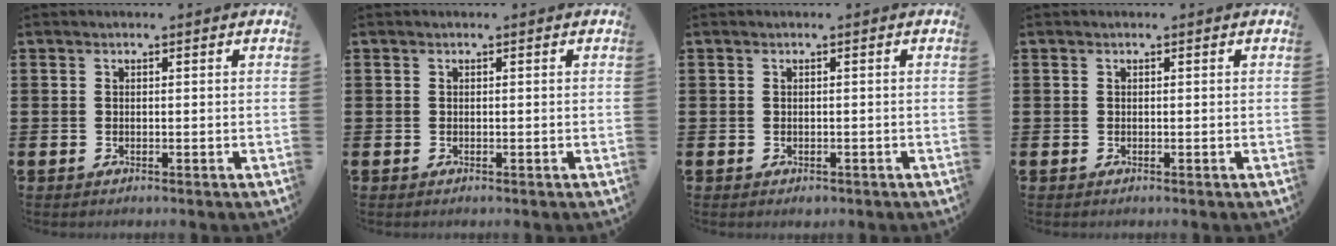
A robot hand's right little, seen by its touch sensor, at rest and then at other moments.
{"total": 0.0}
{"total": 0.0}
{"total": 0.0}